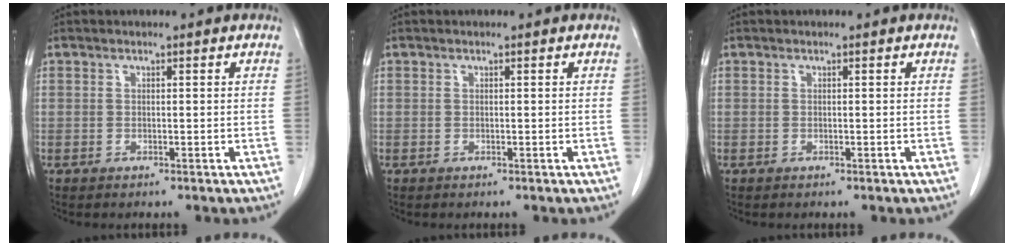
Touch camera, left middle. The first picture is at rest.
{"total": 0.0}
{"total": 0.0}